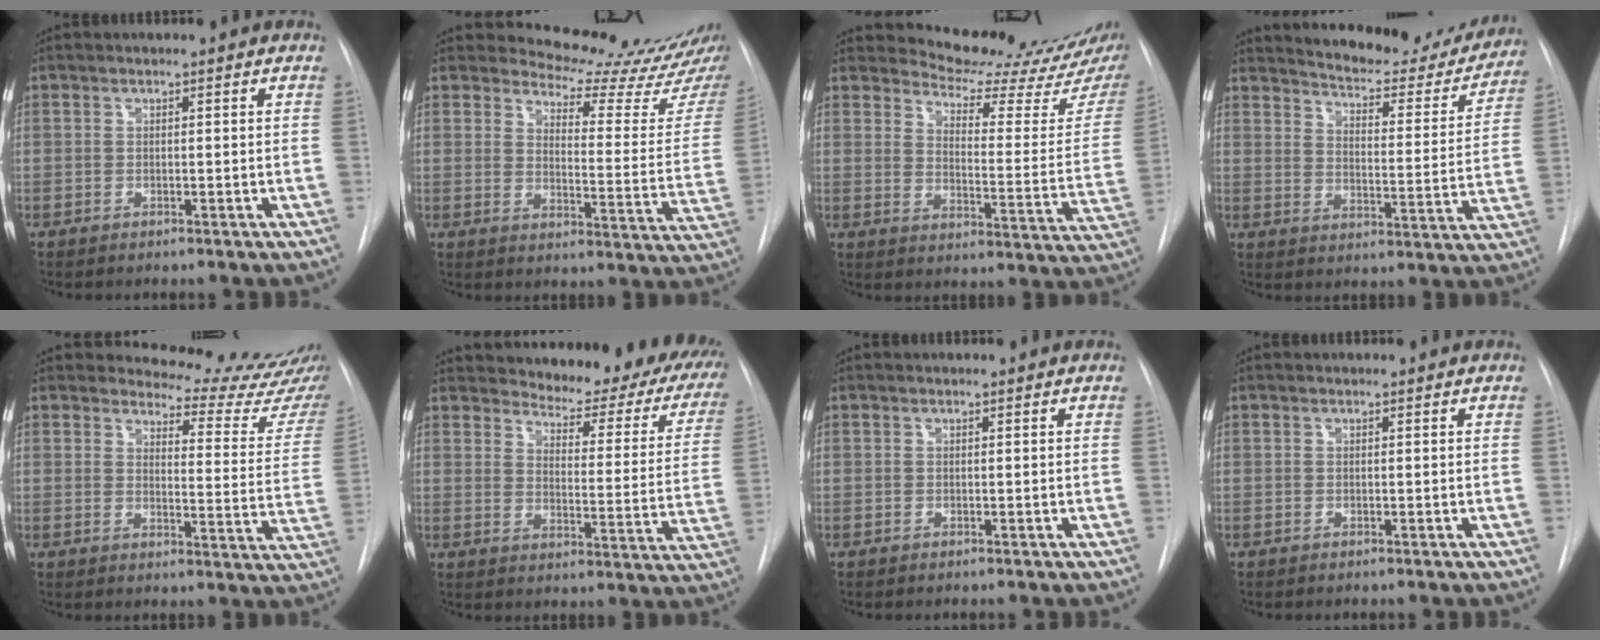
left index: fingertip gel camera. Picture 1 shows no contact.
{"total": 15.5, "force": [15.1, 1.0, 3.4], "torque": [-0.039, -0.106, 0.168]}
{"total": 16.4, "force": [15.6, 0.6, 5.2], "torque": [-0.073, -0.096, 0.187]}
{"total": 18.9, "force": [17.7, 4.1, 5.4], "torque": [-0.065, -0.042, 0.221]}
{"total": 14.6, "force": [14.4, 1.2, 1.9], "torque": [-0.006, -0.108, 0.146]}
{"total": 22.6, "force": [20.1, 6.1, 8.3], "torque": [-0.099, -0.075, 0.221]}
{"total": 0.0}
{"total": 0.0}